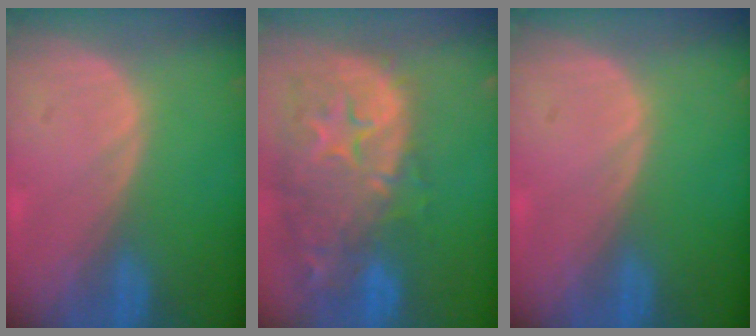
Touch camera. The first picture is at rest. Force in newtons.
{"total": 14.7, "press": 11.8, "slide": 8.8}
{"total": 0.0}